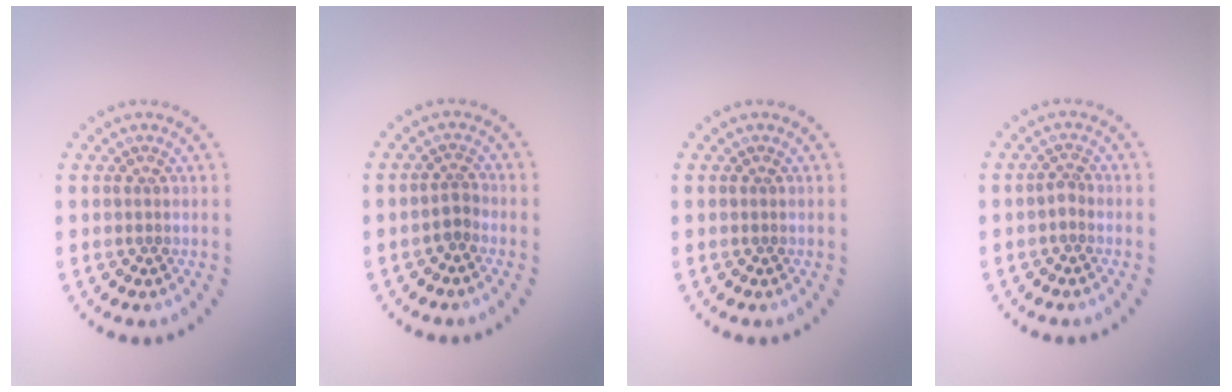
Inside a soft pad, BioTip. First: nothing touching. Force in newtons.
{"total": 1.4, "press": 1.2, "slide": 0.8}
{"total": 0.0}
{"total": 0.9, "press": 0.7, "slide": 0.7}